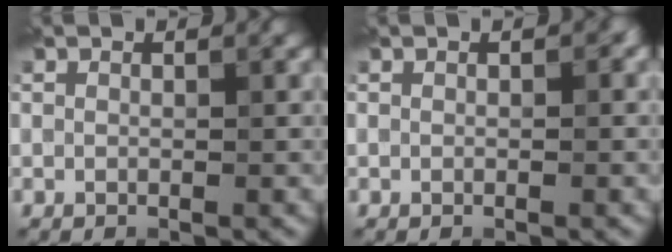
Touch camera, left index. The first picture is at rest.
{"total": 0.9, "force": [0.0, 0.6, 0.7], "torque": [-0.007, 0.000, 0.000]}